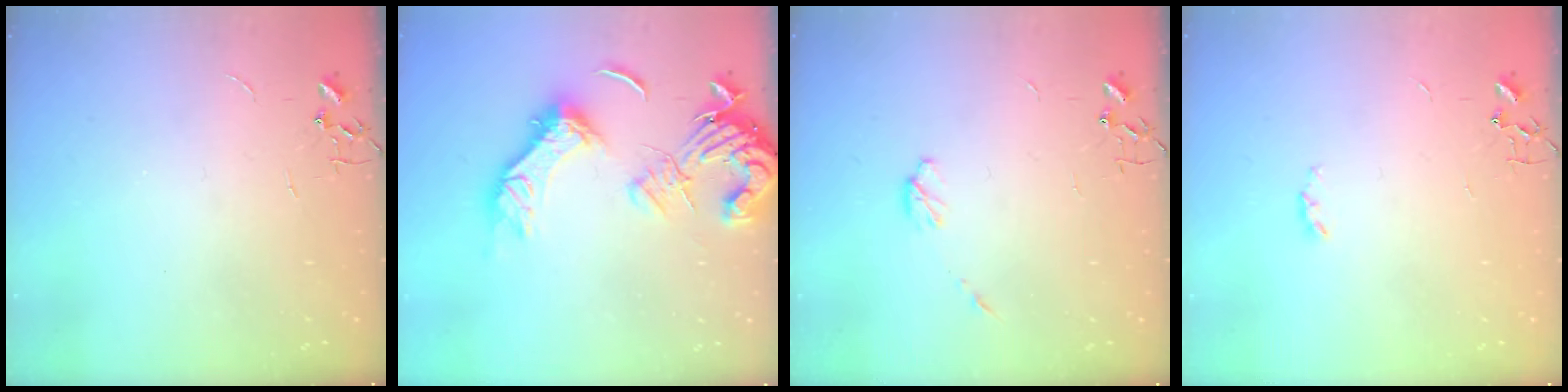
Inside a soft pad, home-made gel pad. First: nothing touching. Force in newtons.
{"total": 17.9, "press": 17.8, "slide": 2.3}
{"total": 4.9, "press": 4.9, "slide": 0.6}
{"total": 2.9, "press": 2.9, "slide": 0.5}